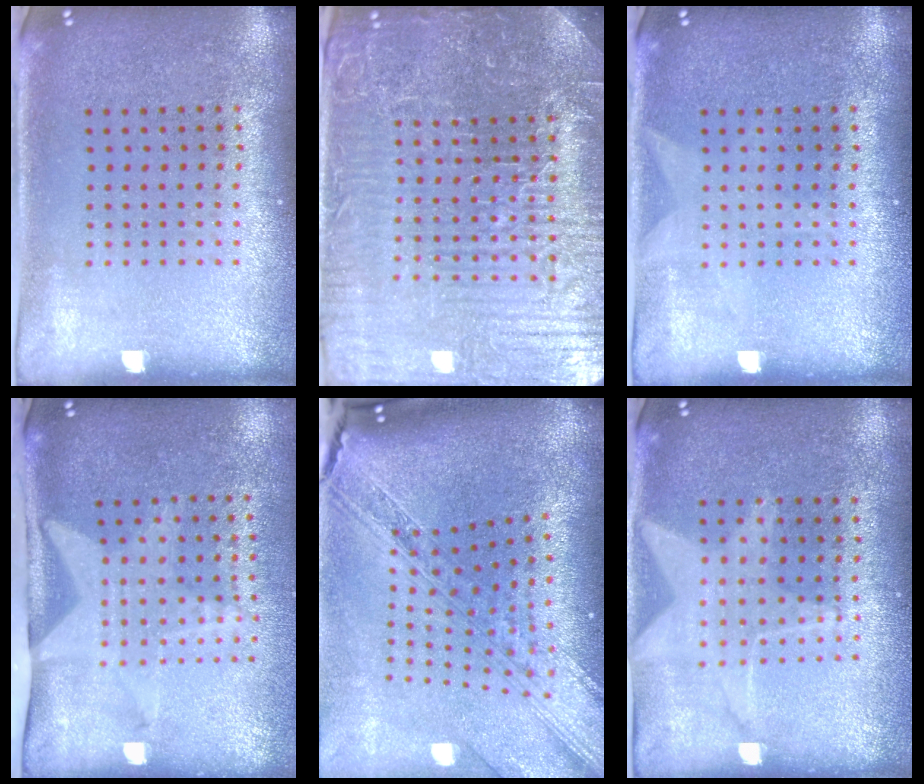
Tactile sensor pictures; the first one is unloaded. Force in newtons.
{"total": 6.2, "press": 5.6, "slide": 2.5}
{"total": 0.6, "press": 0.6, "slide": 0.1}
{"total": 2.0, "press": 1.5, "slide": 1.3}
{"total": 3.9, "press": 2.9, "slide": 2.6}
{"total": 1.4, "press": 1.4, "slide": 0.2}